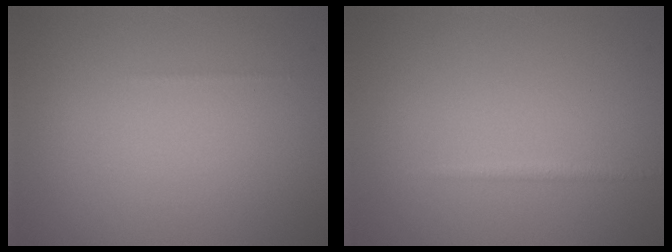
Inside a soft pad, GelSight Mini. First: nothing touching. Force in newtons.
{"total": 0.8, "press": 0.8, "slide": 0.0}